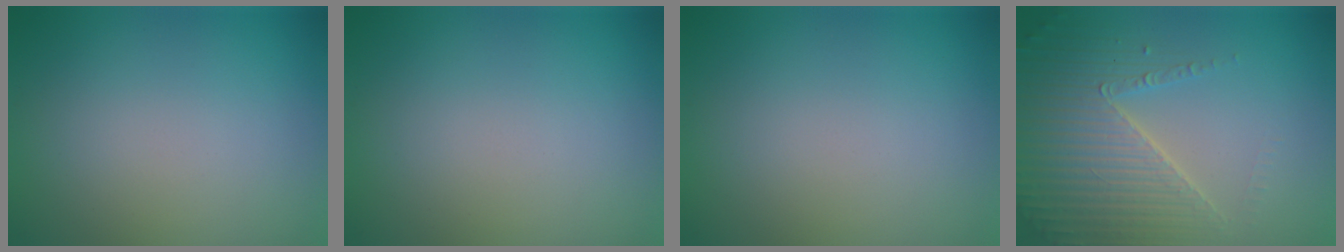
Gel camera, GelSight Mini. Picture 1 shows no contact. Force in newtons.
{"total": 0.0}
{"total": 0.0}
{"total": 4.4, "press": 4.3, "slide": 1.0}